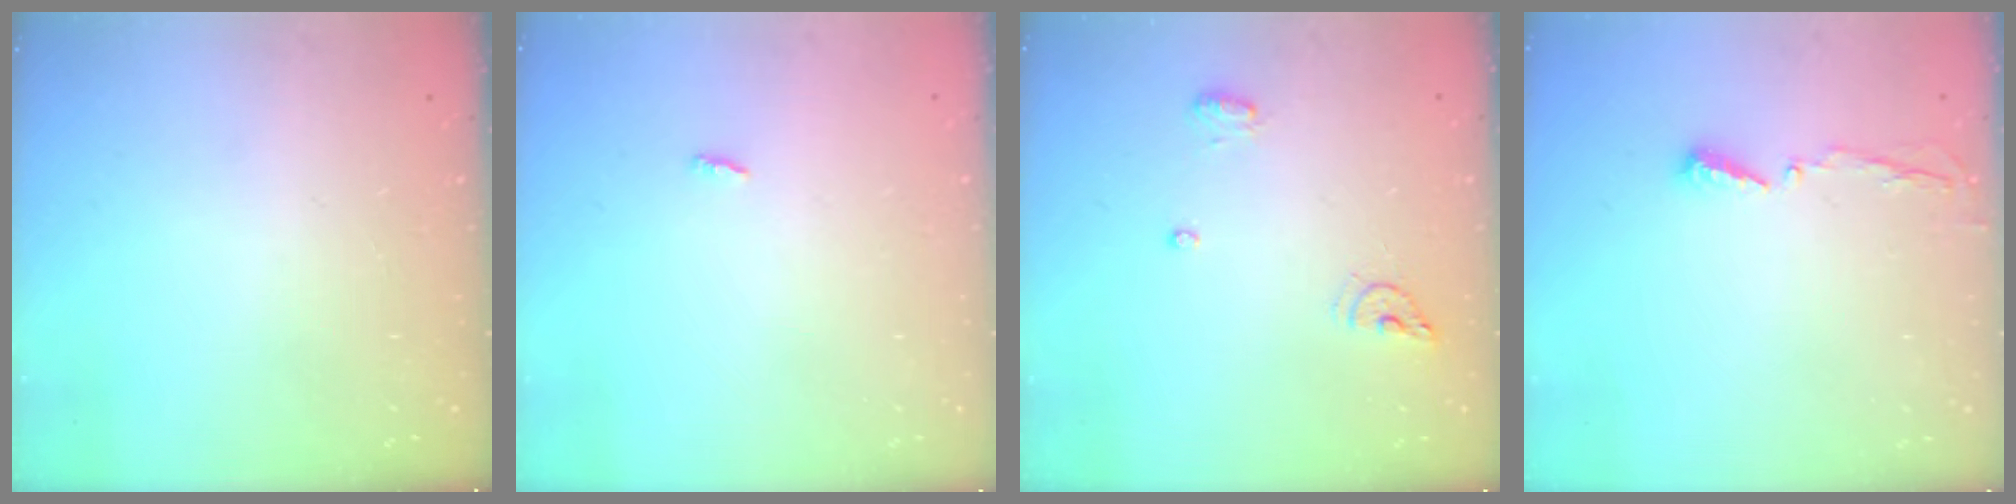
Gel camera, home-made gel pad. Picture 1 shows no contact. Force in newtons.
{"total": 1.9, "press": 1.9, "slide": 0.2}
{"total": 6.8, "press": 6.7, "slide": 1.2}
{"total": 3.6, "press": 3.6, "slide": 0.4}